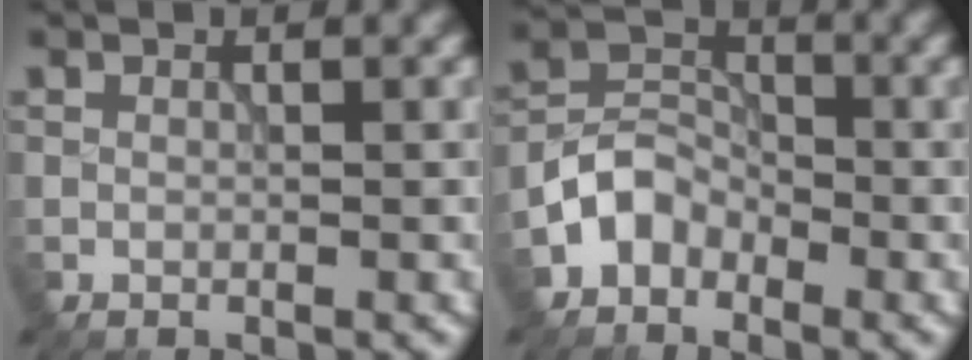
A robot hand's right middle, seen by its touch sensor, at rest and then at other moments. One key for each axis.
{"total": 3.2, "fx": -2.1, "fy": 2.3, "fz": 1.0, "tx": -0.014, "ty": 0.012, "tz": -0.049}